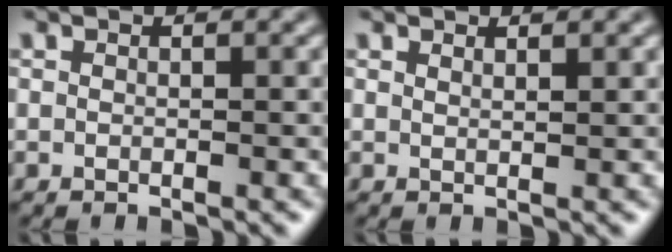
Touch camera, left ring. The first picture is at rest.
{"total": 0.9, "force": [0.8, 0.2, 0.4], "torque": [-0.001, 0.001, 0.013]}